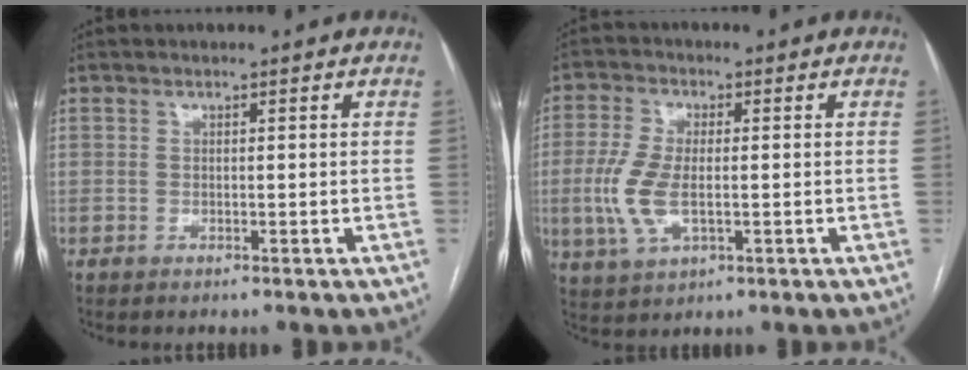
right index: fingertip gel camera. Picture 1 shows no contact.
{"total": 7.7, "force": [-1.0, 3.3, 6.9], "torque": [-0.169, -0.004, -0.018]}